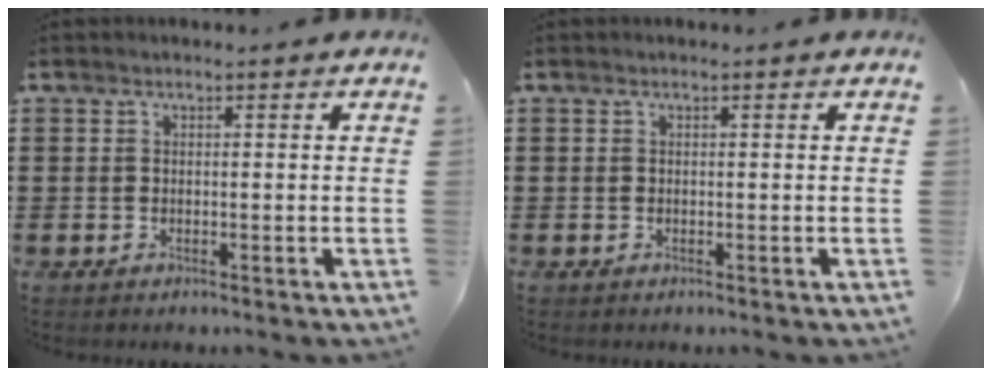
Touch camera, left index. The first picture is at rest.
{"total": 0.0}